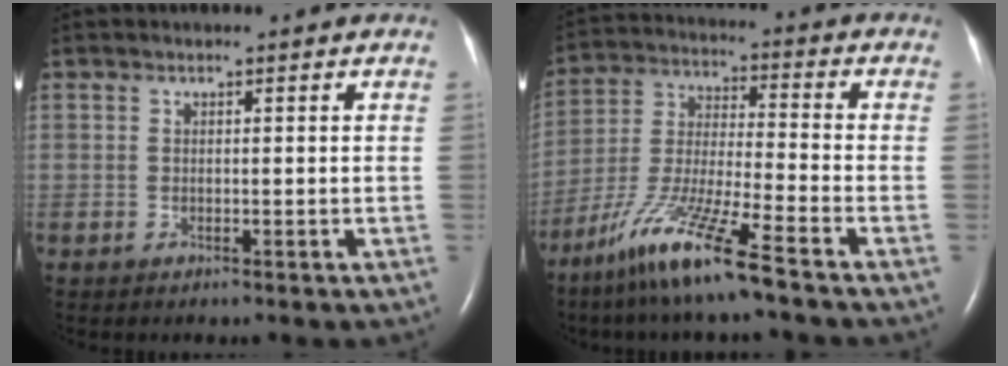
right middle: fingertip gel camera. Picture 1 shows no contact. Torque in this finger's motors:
{"motor_torque": [1.11, -1.04, 0.60, 0.21]}